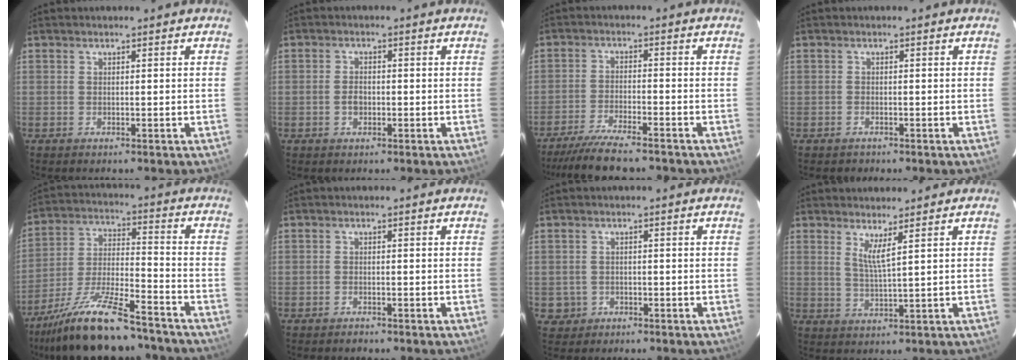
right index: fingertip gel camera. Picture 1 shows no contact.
{"total": 2.4, "force": [-0.6, 1.7, 1.6], "torque": [-0.031, 0.003, -0.012]}
{"total": 11.2, "force": [-9.7, 1.8, 5.3], "torque": [-0.124, -0.020, -0.162]}
{"total": 1.0, "force": [-0.8, 0.6, 0.0], "torque": [-0.003, 0.004, -0.012]}
{"total": 18.3, "force": [-14.7, 3.9, 10.3], "torque": [-0.209, -0.020, -0.249]}
{"total": 1.2, "force": [-1.0, 0.5, 0.1], "torque": [-0.006, 0.003, -0.018]}
{"total": 3.0, "force": [-0.8, 2.8, 0.2], "torque": [-0.011, 0.008, -0.007]}
{"total": 3.2, "force": [1.9, -0.5, 2.5], "torque": [-0.051, -0.012, 0.033]}